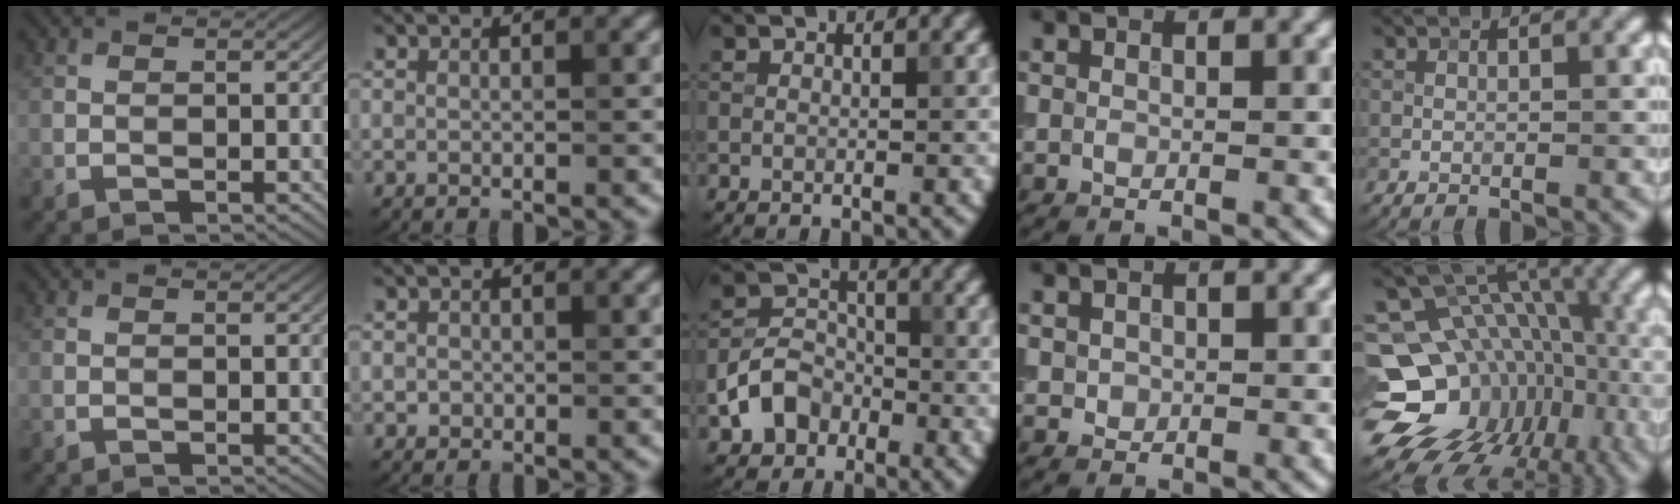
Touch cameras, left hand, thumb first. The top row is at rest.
{"index": {"total": 0.8, "force": [-0.1, 0.7, 0.1], "torque": [0.004, -0.003, -0.004]}, "middle": {"total": 4.4, "force": [-2.0, 3.4, 2.1], "torque": [-0.038, 0.002, -0.042]}, "ring": {"total": 0.9, "force": [0.0, 0.8, 0.3], "torque": [-0.007, -0.003, 0.003]}, "little": {"total": 18.2, "force": [-5.5, 14.3, 9.9], "torque": [-0.169, -0.001, -0.070]}}